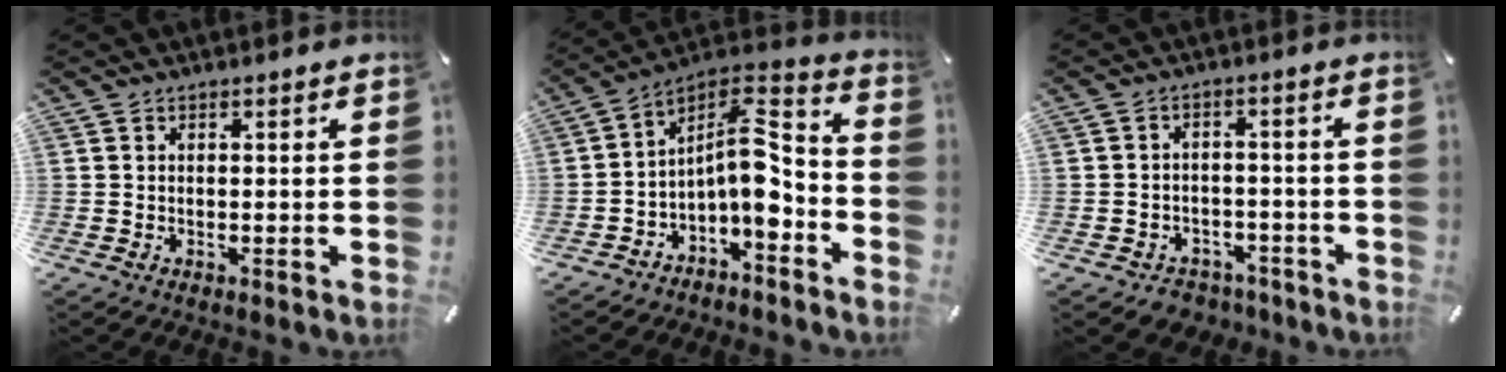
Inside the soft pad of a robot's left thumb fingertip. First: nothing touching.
{"total": 10.6, "force": [-2.1, 6.4, 8.2], "torque": [-0.133, -0.011, -0.039]}
{"total": 4.2, "force": [-3.0, 2.9, 0.8], "torque": [-0.010, 0.019, -0.054]}